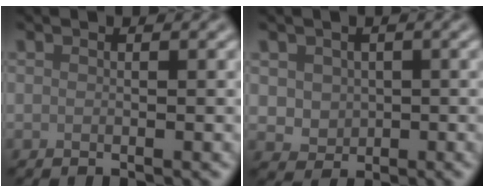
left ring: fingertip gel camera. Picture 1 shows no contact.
{"total": 2.4, "force": [0.4, 2.1, 1.0], "torque": [-0.019, -0.007, 0.009]}